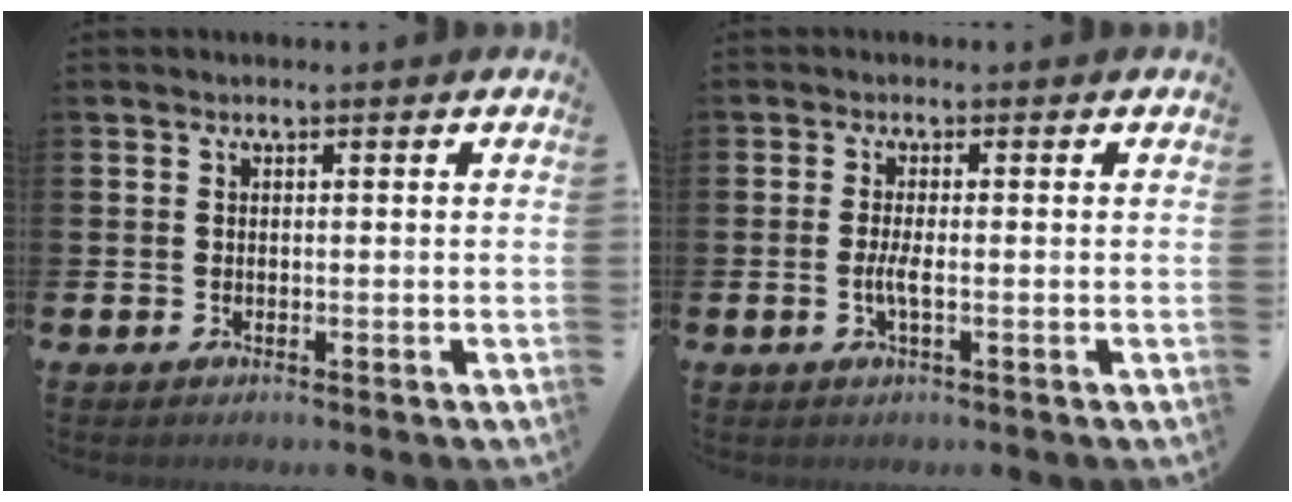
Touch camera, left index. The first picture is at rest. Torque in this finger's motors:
{"motor_torque": [0.12, 0.05, 0.06, 0.01]}